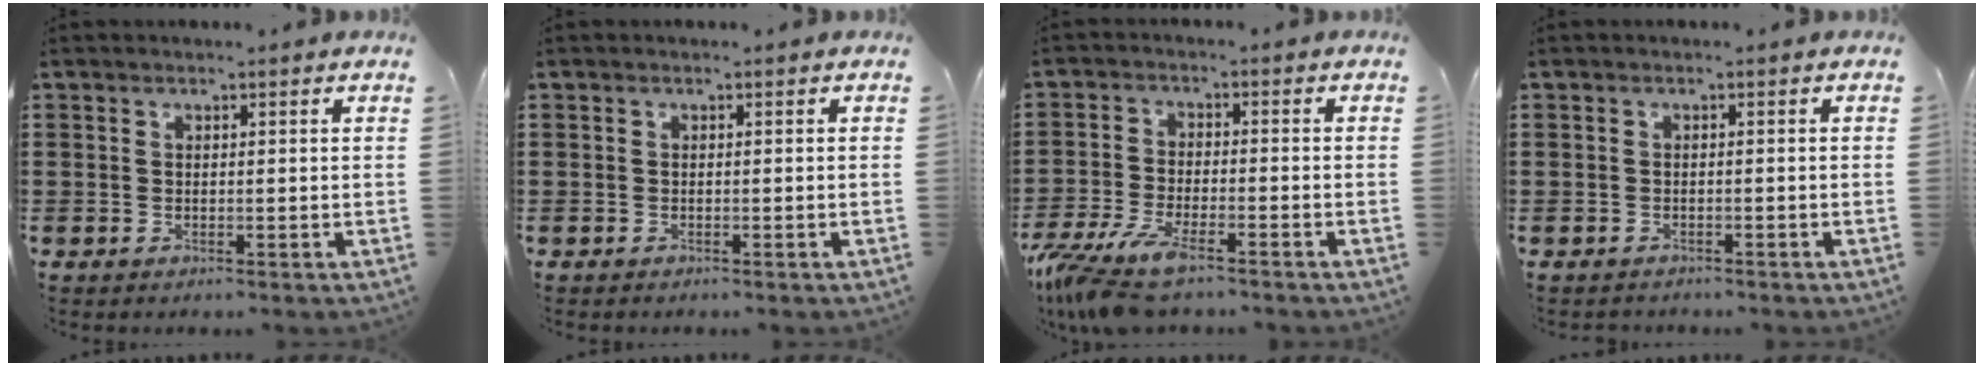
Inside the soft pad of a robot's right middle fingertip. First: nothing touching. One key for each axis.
{"total": 0.0}
{"total": 7.3, "fx": -5.8, "fy": 1.0, "fz": 4.2, "tx": -0.110, "ty": -0.016, "tz": -0.116}
{"total": 0.8, "fx": -0.7, "fy": 0.2, "fz": -0.2, "tx": 0.001, "ty": 0.001, "tz": -0.017}